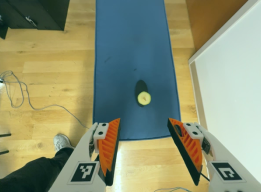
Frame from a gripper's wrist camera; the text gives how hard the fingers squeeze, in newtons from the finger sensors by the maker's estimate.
{"total": 0.8, "left": 1.2, "right": 0.4}